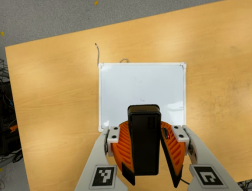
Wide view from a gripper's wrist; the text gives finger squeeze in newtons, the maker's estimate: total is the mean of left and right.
{"total": 9.4, "left": 9.1, "right": 9.6}